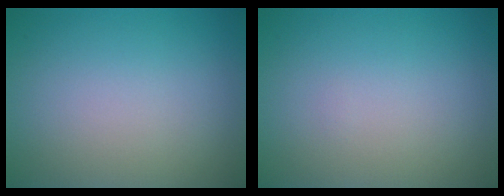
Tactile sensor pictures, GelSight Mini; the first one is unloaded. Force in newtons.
{"total": 0.0}